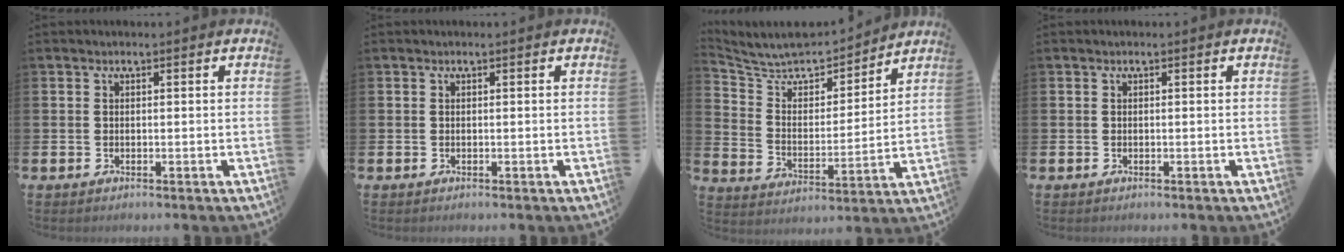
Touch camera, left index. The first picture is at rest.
{"total": 0.0}
{"total": 8.1, "force": [7.6, 2.4, 1.6], "torque": [-0.059, -0.070, 0.128]}
{"total": 0.0}